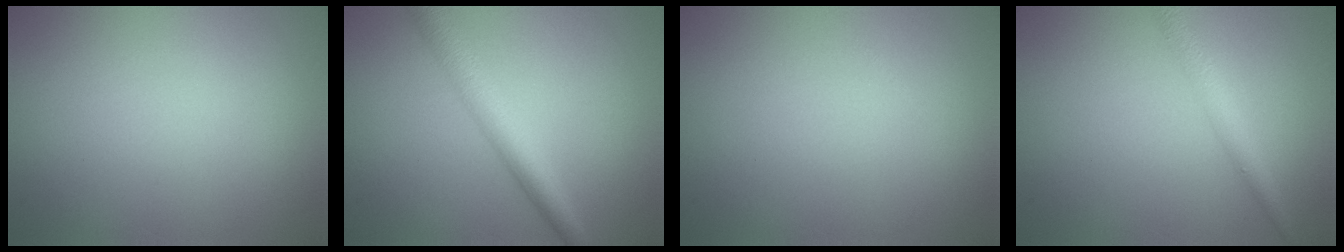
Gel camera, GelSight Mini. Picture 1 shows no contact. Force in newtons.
{"total": 4.3, "press": 4.3, "slide": 0.0}
{"total": 0.0}
{"total": 2.4, "press": 2.4, "slide": 0.1}